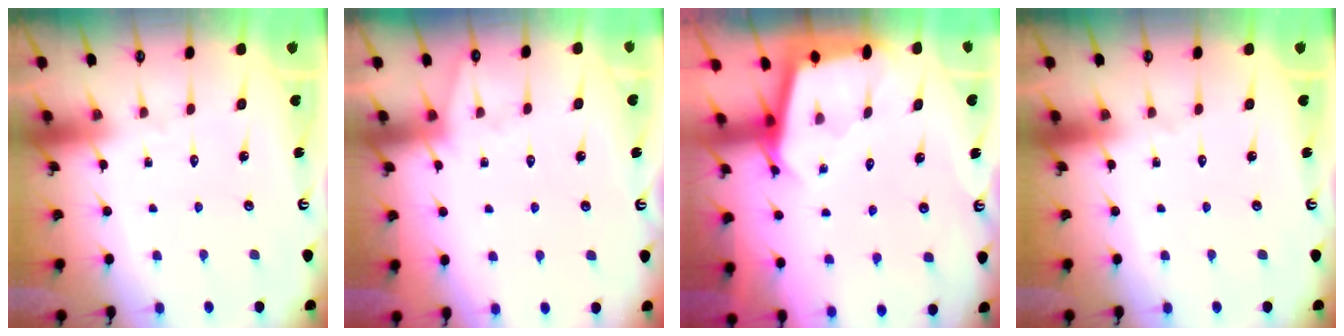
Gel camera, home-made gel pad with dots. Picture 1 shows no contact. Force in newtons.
{"total": 2.6, "press": 2.6, "slide": 0.4}
{"total": 2.4, "press": 2.4, "slide": 0.1}
{"total": 0.0}